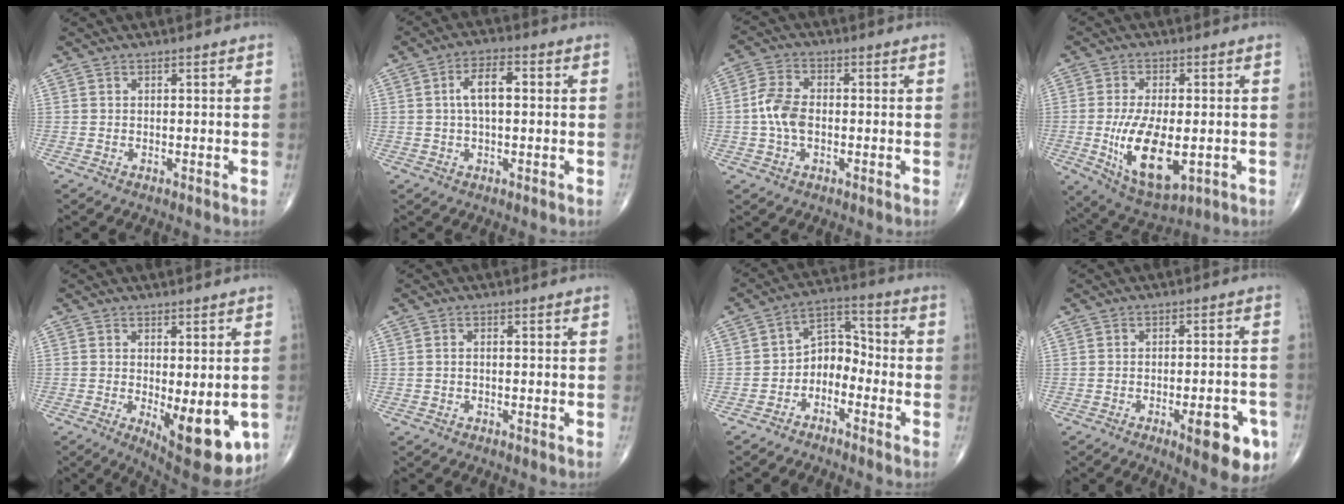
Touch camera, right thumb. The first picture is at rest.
{"total": 6.1, "force": [0.8, 2.8, 5.4], "torque": [-0.095, 0.014, 0.008]}
{"total": 5.4, "force": [-0.7, 3.2, 4.2], "torque": [-0.094, 0.013, -0.019]}
{"total": 13.9, "force": [-2.5, 6.4, 12.0], "torque": [-0.211, -0.018, -0.027]}
{"total": 13.0, "force": [-3.3, 4.8, 11.6], "torque": [-0.137, -0.026, -0.030]}
{"total": 0.6, "force": [-0.2, 0.2, 0.5], "torque": [-0.009, 0.000, -0.006]}
{"total": 7.2, "force": [-3.5, 4.9, 3.9], "torque": [-0.039, 0.057, -0.076]}
{"total": 10.5, "force": [-4.7, 3.2, 8.8], "torque": [-0.092, 0.014, -0.055]}